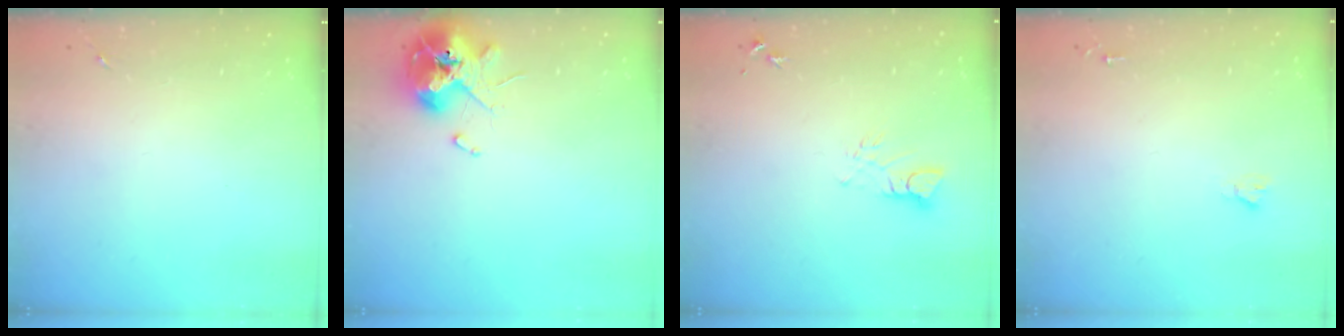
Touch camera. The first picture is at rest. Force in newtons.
{"total": 13.0, "press": 12.8, "slide": 1.8}
{"total": 3.4, "press": 3.4, "slide": 0.2}
{"total": 1.9, "press": 1.9, "slide": 0.2}